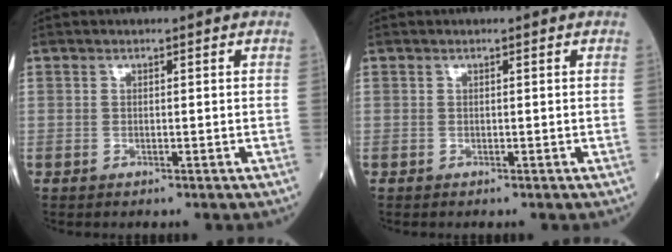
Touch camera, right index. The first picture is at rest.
{"total": 0.0}